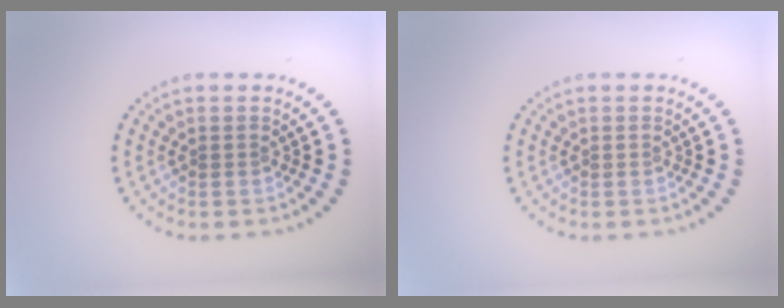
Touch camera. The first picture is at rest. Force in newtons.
{"total": 0.0}